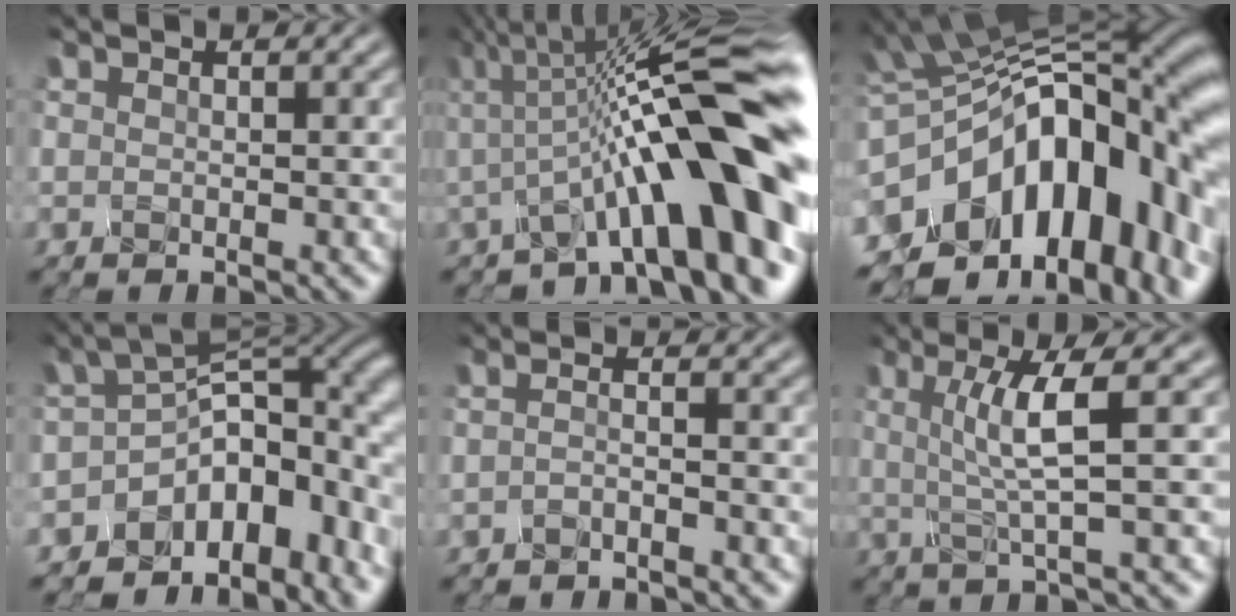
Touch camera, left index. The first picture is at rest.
{"total": 14.8, "force": [-1.9, 3.3, 14.3], "torque": [-0.178, 0.028, -0.043]}
{"total": 18.3, "force": [-4.2, 11.1, 13.9], "torque": [-0.194, -0.004, -0.067]}
{"total": 11.5, "force": [-5.1, 7.5, 7.1], "torque": [-0.074, -0.008, -0.091]}
{"total": 1.3, "force": [-1.1, 0.1, 0.8], "torque": [-0.013, -0.012, -0.034]}
{"total": 4.3, "force": [0.4, 0.3, 4.2], "torque": [-0.075, 0.001, 0.009]}